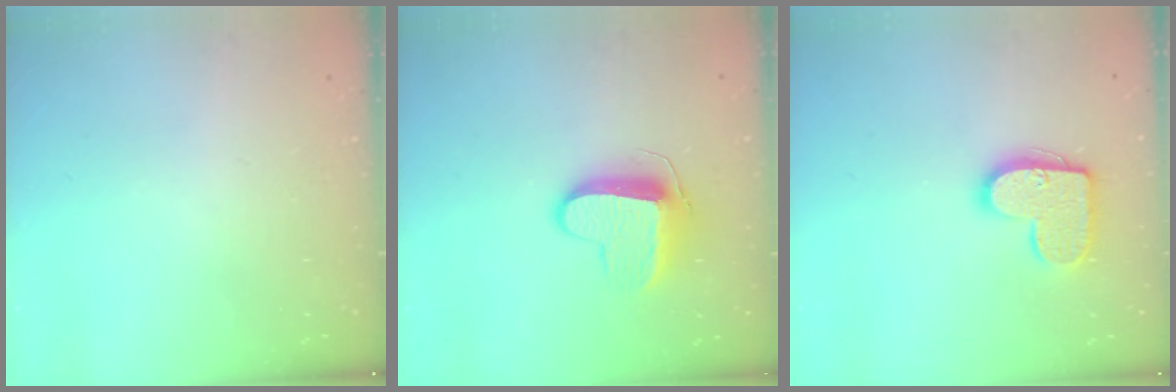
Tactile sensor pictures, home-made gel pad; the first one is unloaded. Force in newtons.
{"total": 11.2, "press": 11.2, "slide": 0.8}
{"total": 13.8, "press": 13.8, "slide": 0.7}